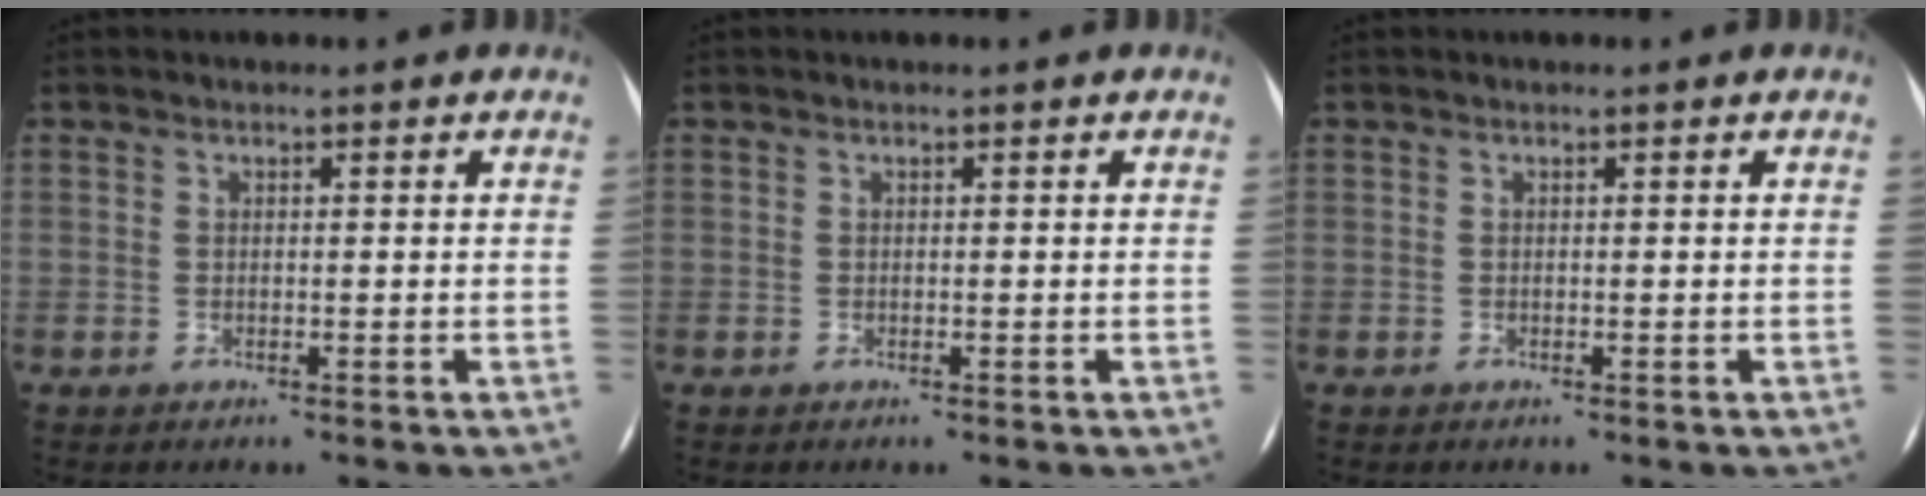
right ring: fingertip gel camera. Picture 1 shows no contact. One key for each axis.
{"total": 0.0}
{"total": 0.0}